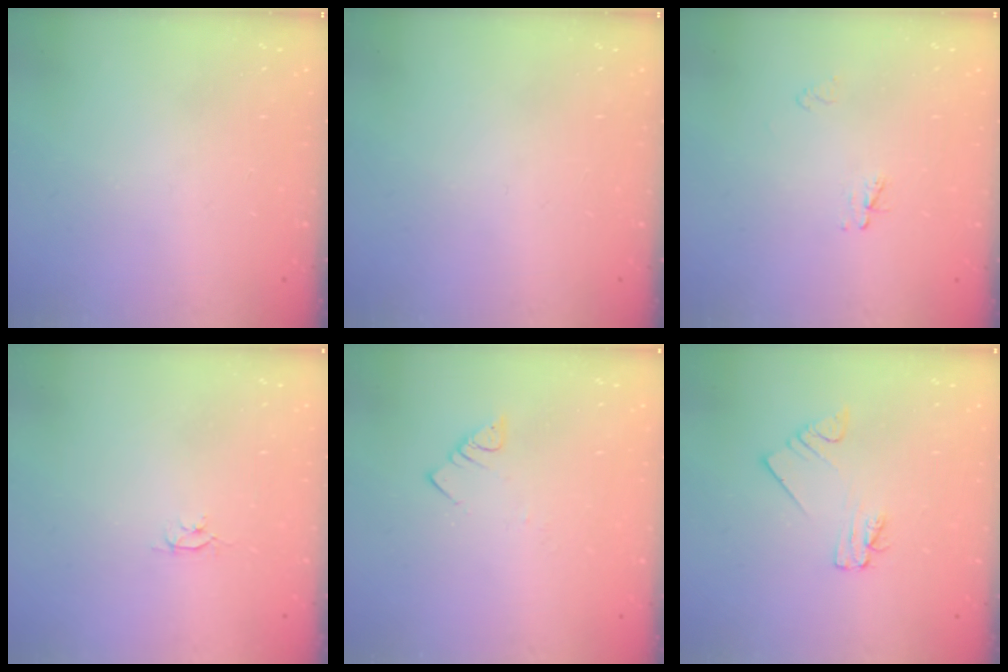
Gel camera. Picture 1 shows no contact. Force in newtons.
{"total": 0.0}
{"total": 2.3, "press": 2.3, "slide": 0.3}
{"total": 2.6, "press": 2.6, "slide": 0.3}
{"total": 2.8, "press": 2.8, "slide": 0.2}
{"total": 2.0, "press": 2.0, "slide": 0.1}